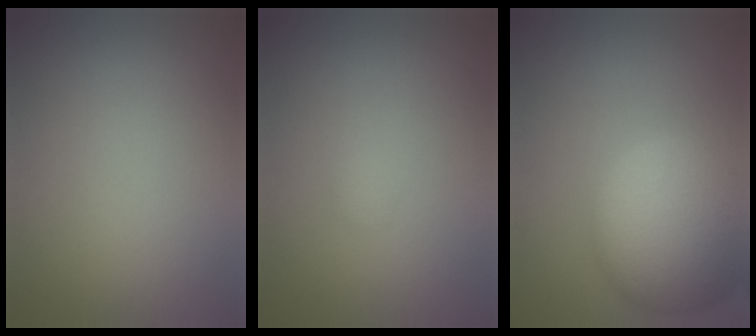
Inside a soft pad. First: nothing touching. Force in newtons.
{"total": 0.5, "press": 0.5, "slide": 0.0}
{"total": 10.1, "press": 10.1, "slide": 0.9}